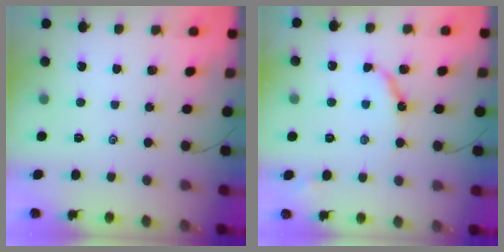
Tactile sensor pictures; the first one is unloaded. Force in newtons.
{"total": 7.8, "press": 7.8, "slide": 0.6}